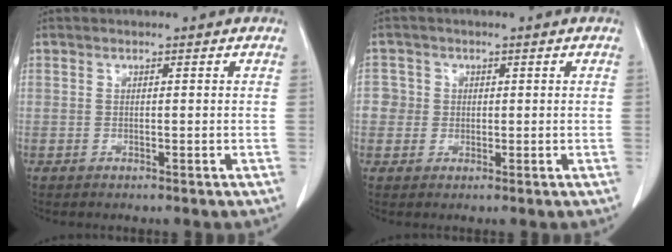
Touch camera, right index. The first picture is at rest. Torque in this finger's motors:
{"motor_torque": [-0.06, 0.03, -0.02, -0.01]}